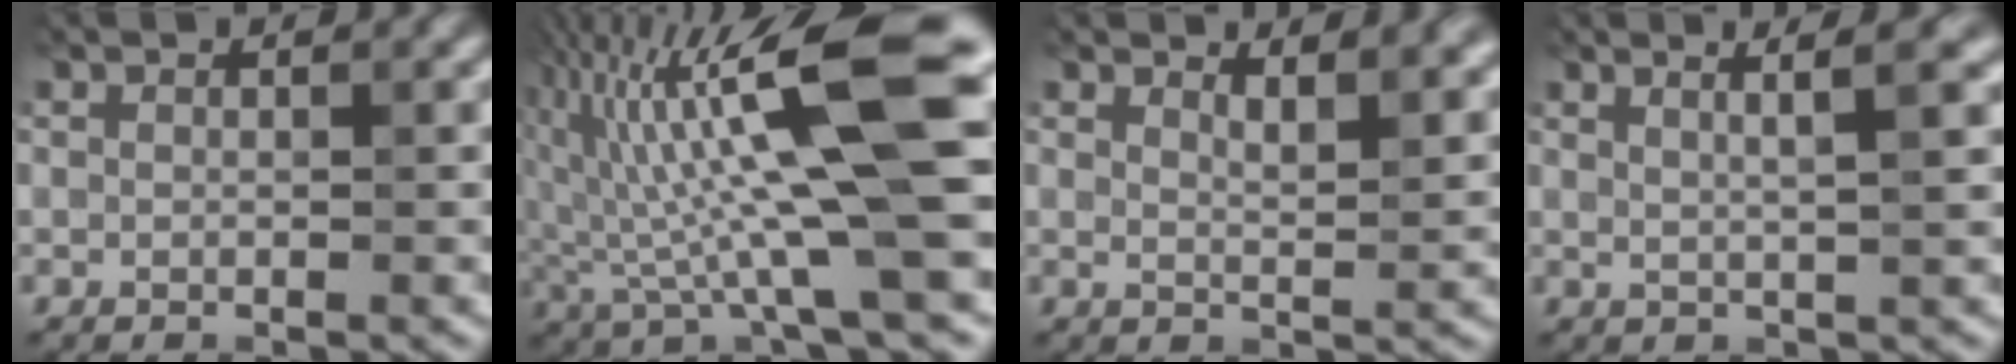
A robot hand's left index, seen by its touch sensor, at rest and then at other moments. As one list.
[{"total": 14.2, "force": [2.1, 2.8, 13.8], "torque": [-0.248, 0.018, 0.044]}, {"total": 4.0, "force": [2.8, 1.4, 2.5], "torque": [-0.019, 0.011, 0.041]}, {"total": 2.8, "force": [1.4, 0.5, 2.4], "torque": [-0.032, 0.016, 0.010]}]